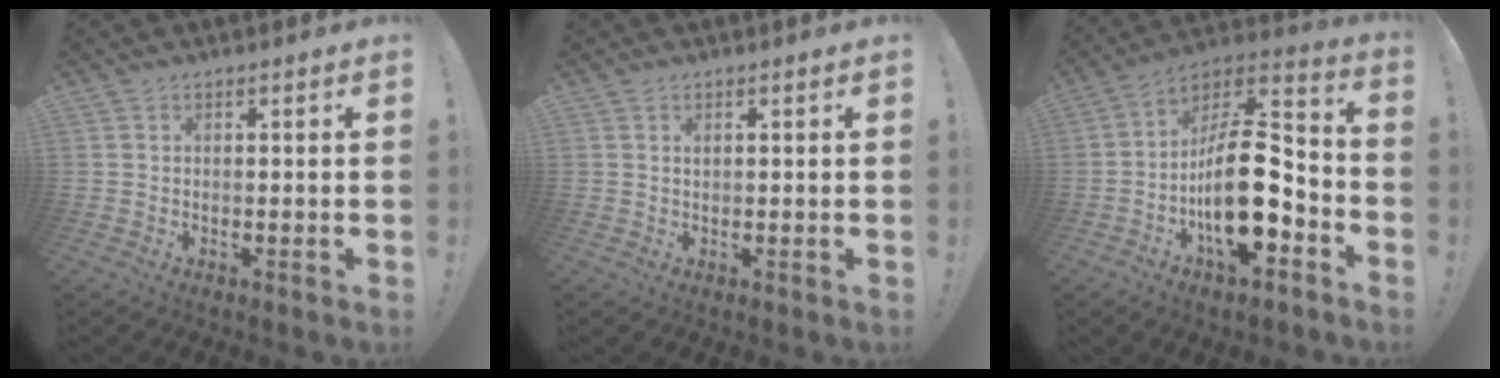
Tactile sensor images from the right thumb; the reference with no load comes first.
{"total": 0.6, "force": [0.3, 0.3, 0.4], "torque": [-0.002, -0.001, 0.004]}
{"total": 20.3, "force": [-5.2, 9.3, 17.2], "torque": [-0.298, 0.030, -0.077]}